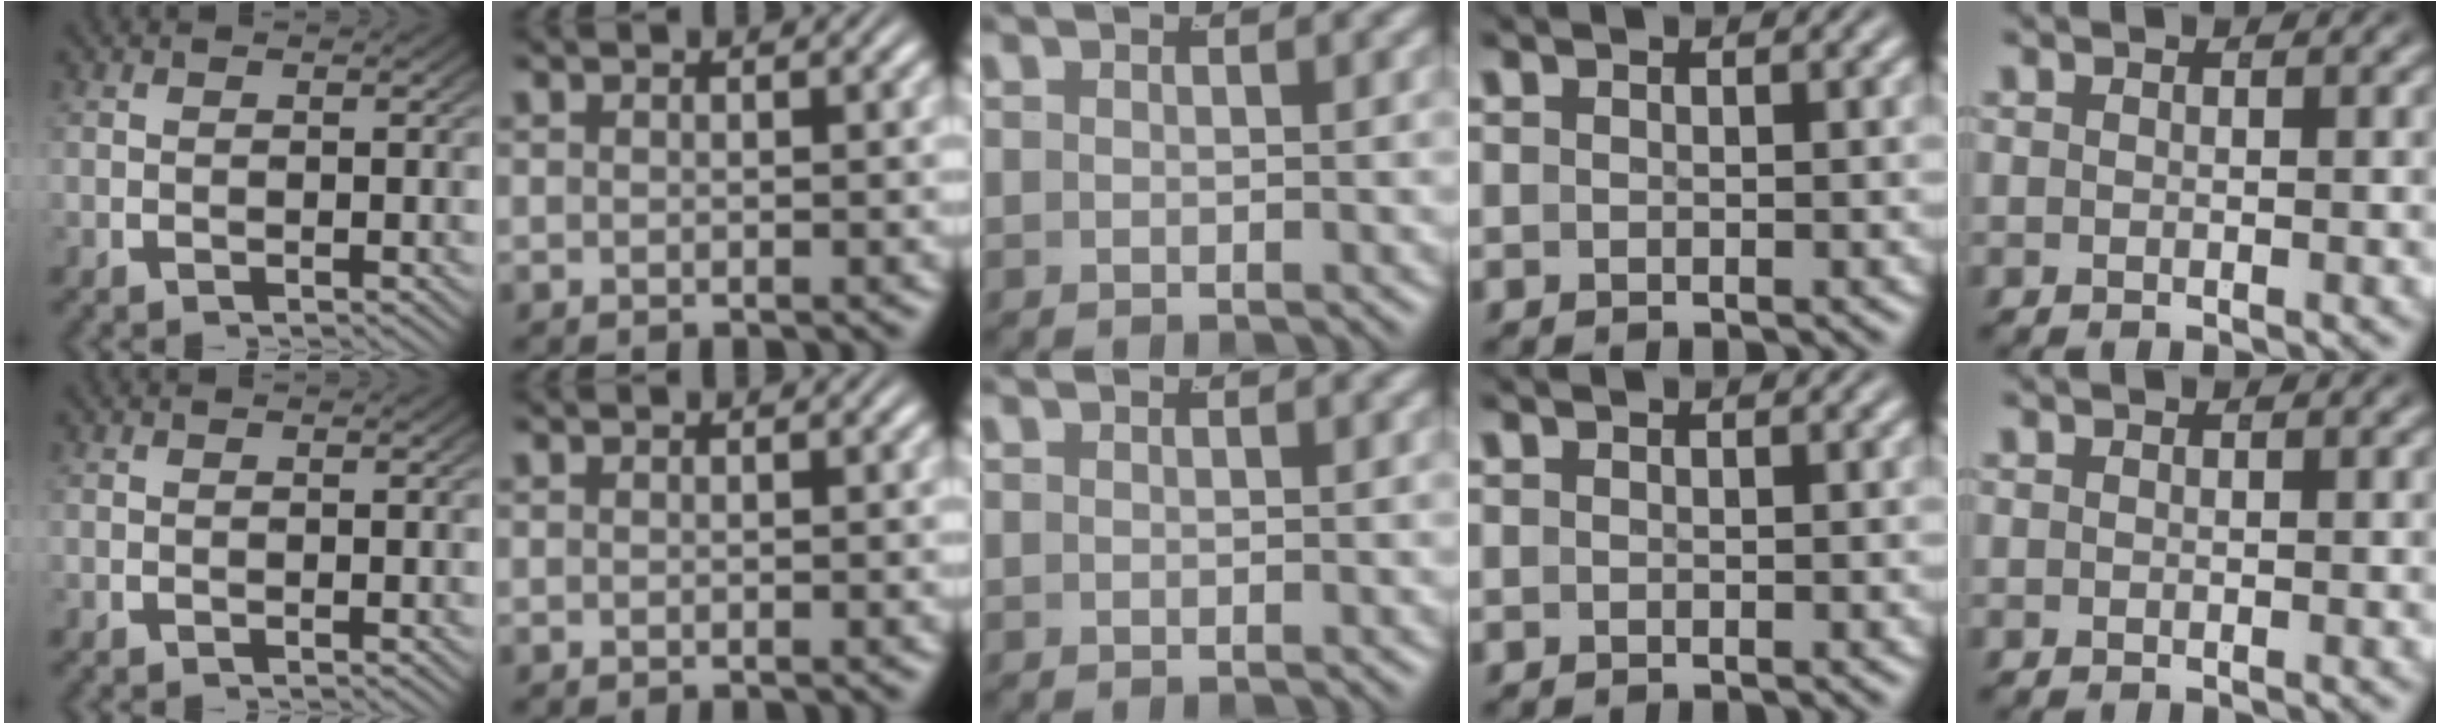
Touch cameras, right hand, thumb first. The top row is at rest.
{}